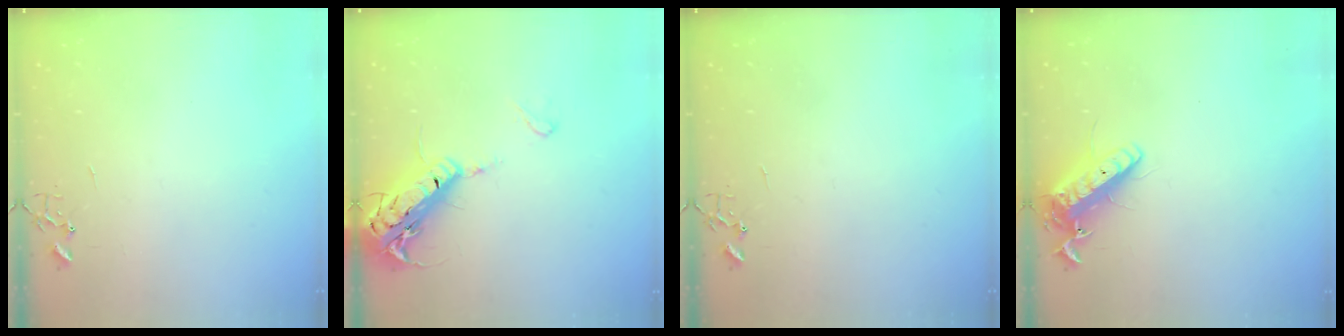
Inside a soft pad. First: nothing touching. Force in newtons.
{"total": 20.3, "press": 19.9, "slide": 3.9}
{"total": 0.0}
{"total": 13.4, "press": 13.1, "slide": 2.5}